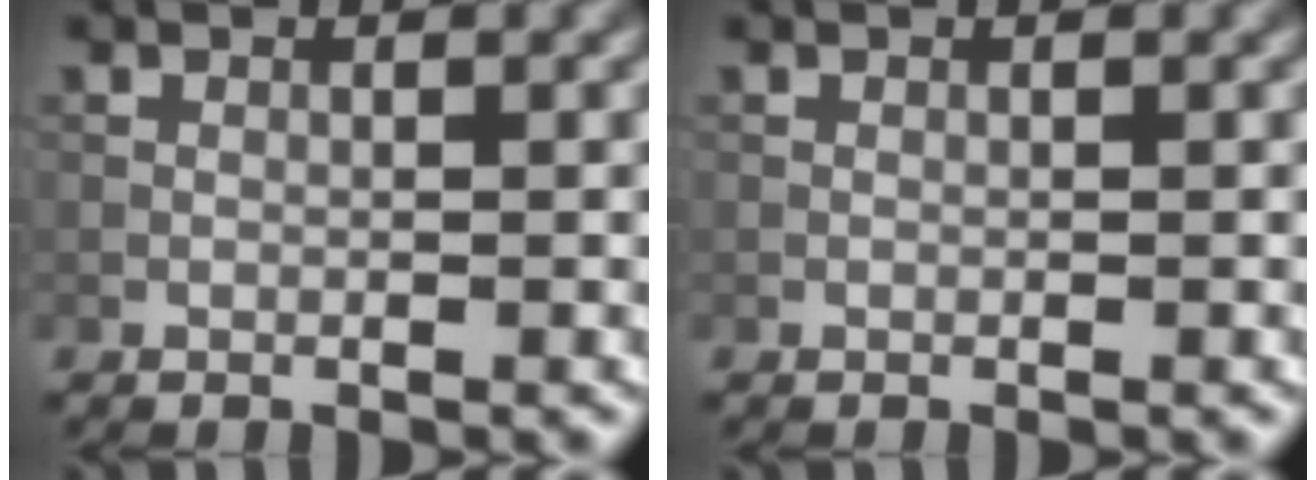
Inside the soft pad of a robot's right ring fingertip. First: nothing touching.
{"total": 0.0}